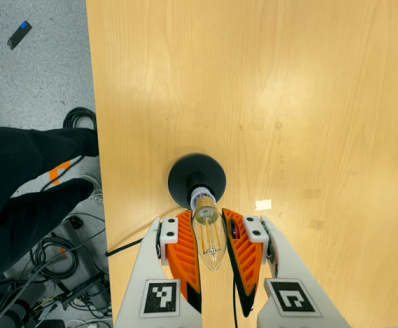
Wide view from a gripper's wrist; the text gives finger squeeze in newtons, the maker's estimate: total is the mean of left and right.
{"total": 19.1, "left": 21.1, "right": 17.0}